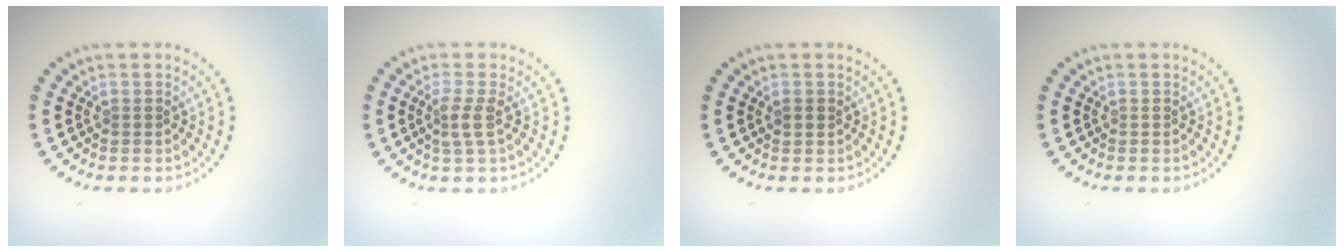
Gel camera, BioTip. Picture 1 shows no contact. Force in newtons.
{"total": 1.9, "press": 1.4, "slide": 1.3}
{"total": 0.9, "press": 0.8, "slide": 0.3}
{"total": 0.0}